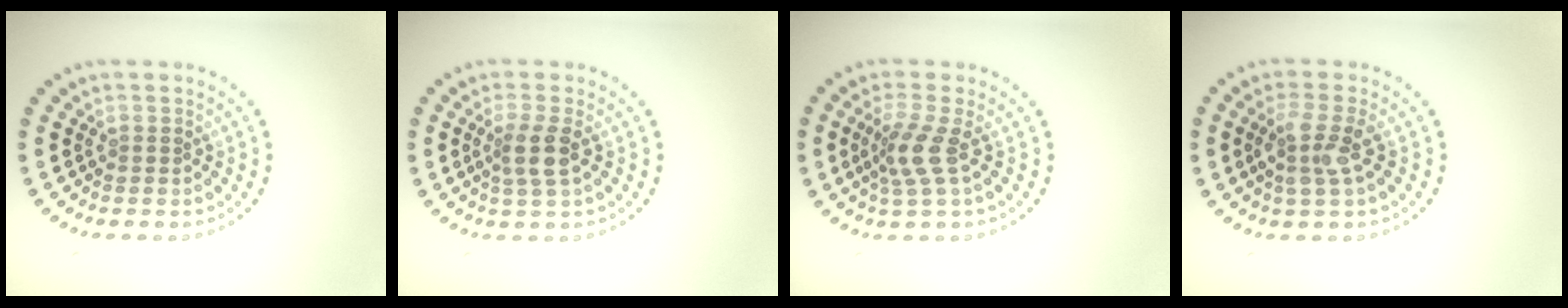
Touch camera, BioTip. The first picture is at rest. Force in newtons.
{"total": 2.4, "press": 2.0, "slide": 1.3}
{"total": 2.8, "press": 2.1, "slide": 1.9}
{"total": 2.9, "press": 2.6, "slide": 1.3}